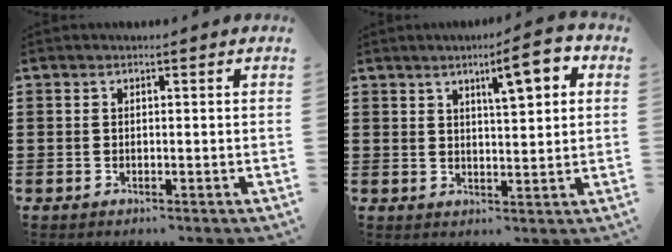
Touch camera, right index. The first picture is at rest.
{"total": 7.0, "force": [3.4, 1.5, 5.9], "torque": [-0.091, -0.003, 0.048]}